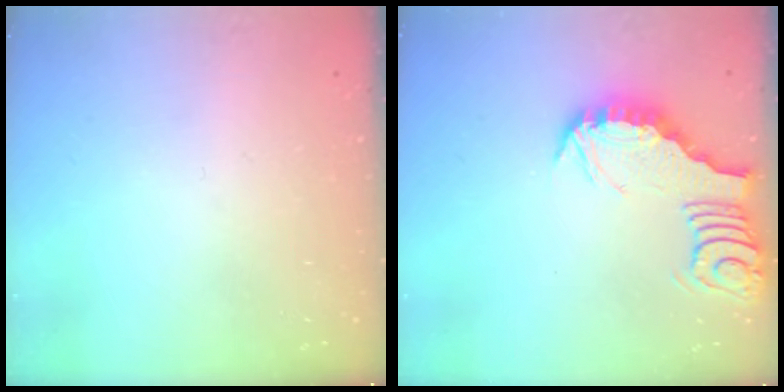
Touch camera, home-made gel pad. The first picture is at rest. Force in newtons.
{"total": 3.3, "press": 3.3, "slide": 0.4}